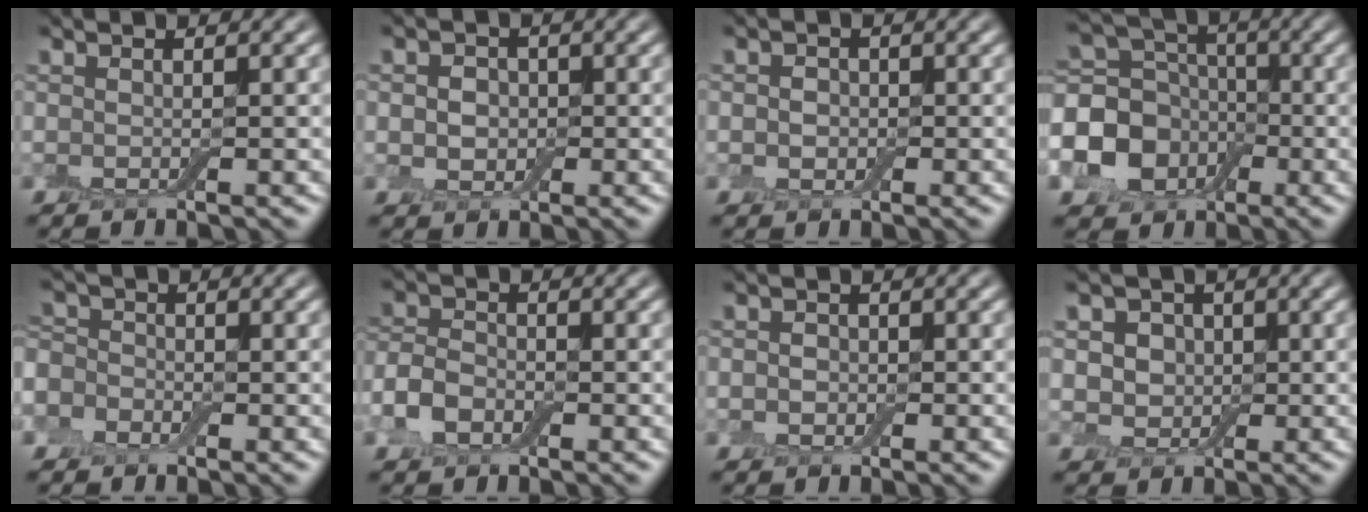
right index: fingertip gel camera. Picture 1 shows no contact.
{"total": 3.1, "force": [0.0, 2.6, 1.7], "torque": [-0.017, 0.008, -0.016]}
{"total": 1.8, "force": [0.0, 1.6, 0.9], "torque": [-0.006, 0.003, -0.013]}
{"total": 9.6, "force": [-2.5, 8.0, 4.7], "torque": [-0.097, -0.015, -0.072]}
{"total": 4.1, "force": [-1.6, 3.4, 1.7], "torque": [-0.023, 0.017, -0.051]}
{"total": 3.3, "force": [-1.5, 2.2, 1.9], "torque": [-0.044, 0.004, -0.041]}
{"total": 1.3, "force": [-0.1, 1.2, 0.5], "torque": [0.000, -0.002, -0.009]}
{"total": 4.1, "force": [1.0, 3.5, 2.0], "torque": [-0.025, 0.009, -0.002]}